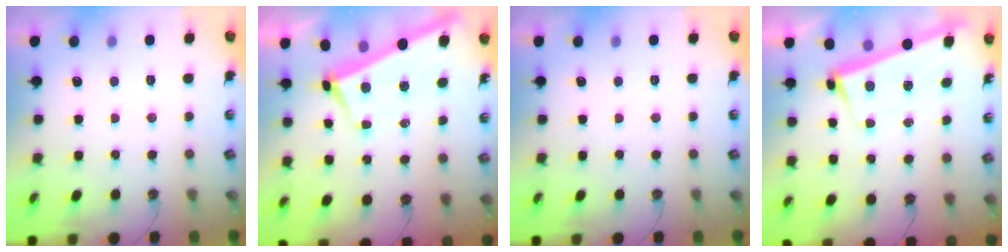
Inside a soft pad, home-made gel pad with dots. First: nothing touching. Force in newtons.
{"total": 3.0, "press": 2.9, "slide": 0.9}
{"total": 0.0}
{"total": 2.6, "press": 2.5, "slide": 0.7}